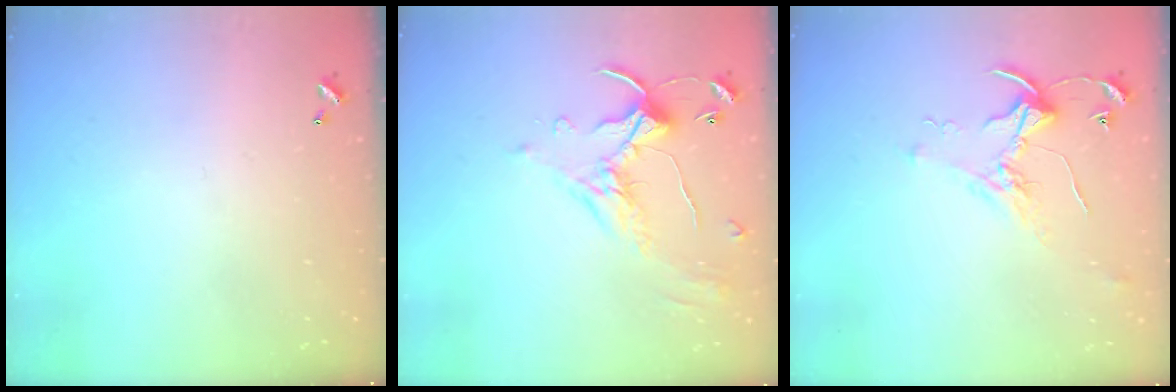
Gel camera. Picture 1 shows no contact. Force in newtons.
{"total": 1.1, "press": 0.4, "slide": 1.0}
{"total": 2.1, "press": 2.1, "slide": 0.1}